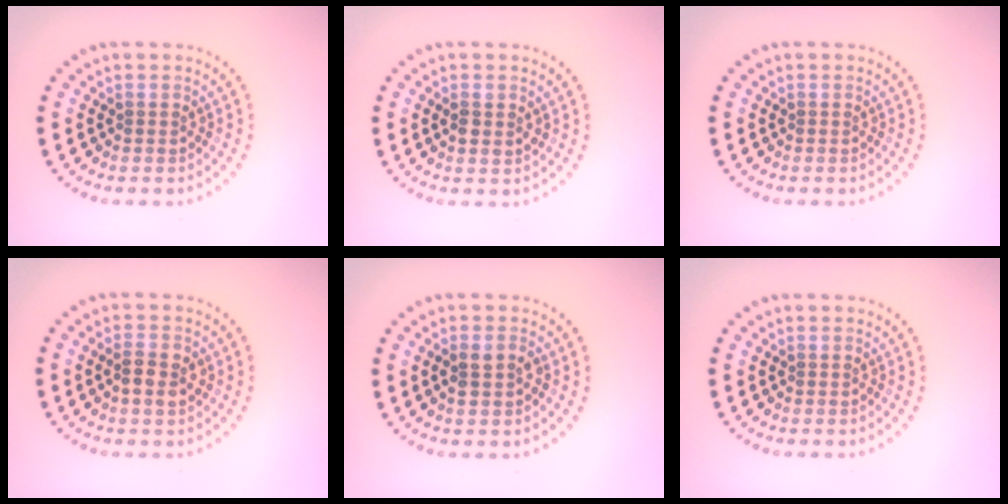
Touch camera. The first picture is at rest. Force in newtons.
{"total": 1.4, "press": 1.4, "slide": 0.3}
{"total": 0.0}
{"total": 2.3, "press": 2.3, "slide": 0.3}
{"total": 1.9, "press": 1.9, "slide": 0.3}
{"total": 0.0}